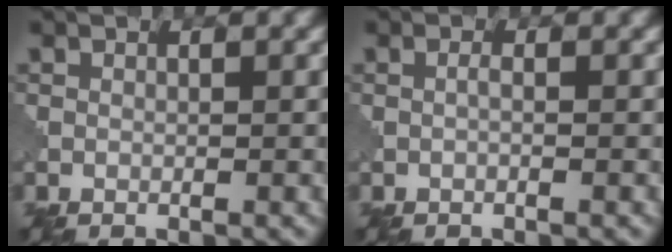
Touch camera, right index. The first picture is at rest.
{"total": 0.6, "force": [-0.3, 0.1, 0.5], "torque": [-0.012, -0.001, -0.004]}